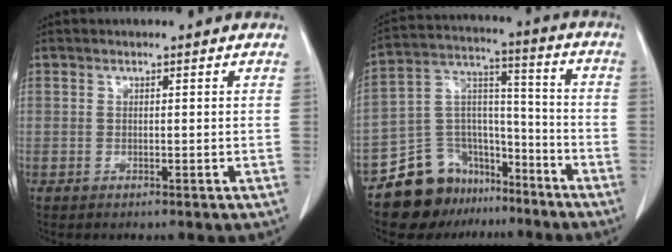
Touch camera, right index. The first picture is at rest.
{"total": 13.9, "force": [-10.7, 8.2, 3.3], "torque": [-0.052, 0.076, -0.179]}